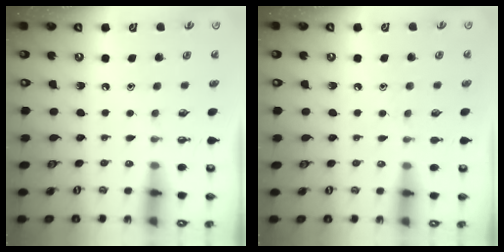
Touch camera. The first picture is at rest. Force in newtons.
{"total": 5.3, "press": 5.3, "slide": 0.7}